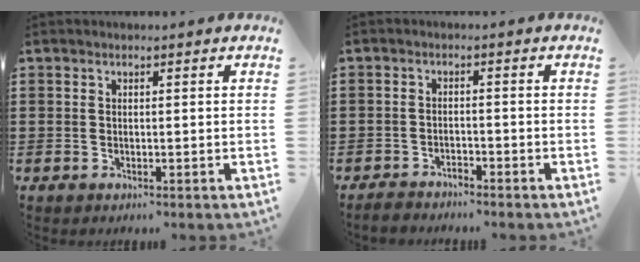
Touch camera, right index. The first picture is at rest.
{"total": 1.9, "force": [-1.9, 0.2, -0.1], "torque": [-0.005, 0.002, -0.041]}